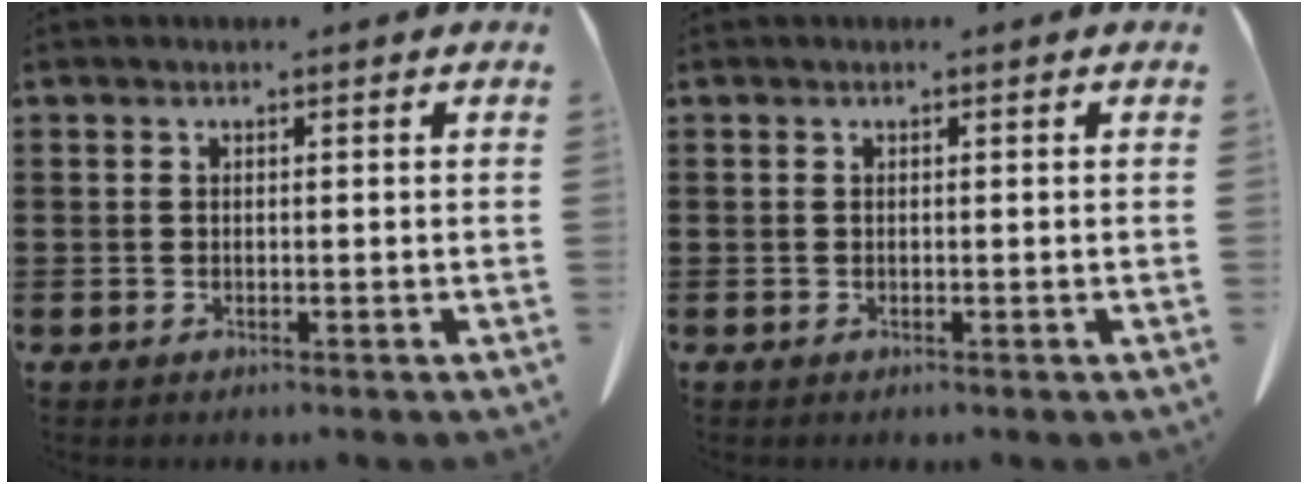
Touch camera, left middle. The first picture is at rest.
{"total": 0.0}